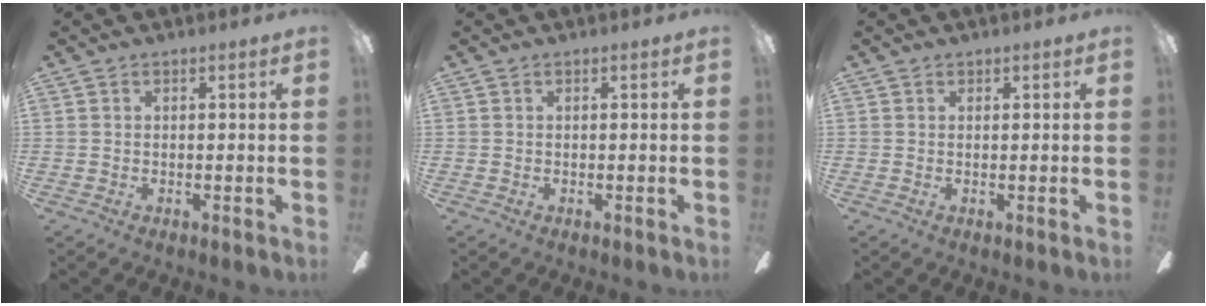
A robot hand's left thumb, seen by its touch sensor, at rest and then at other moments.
{"total": 0.0}
{"total": 0.6, "force": [0.4, 0.3, 0.0], "torque": [0.000, 0.001, 0.008]}